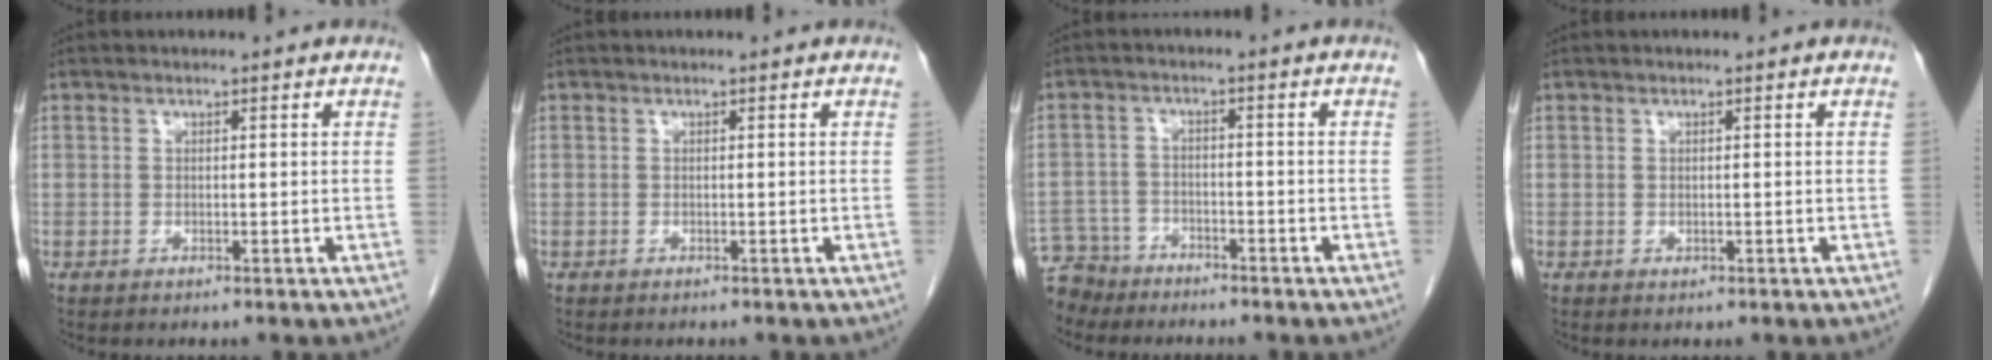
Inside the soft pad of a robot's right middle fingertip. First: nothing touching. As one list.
[{"total": 0.0}, {"total": 6.0, "force": [-5.5, 2.5, -0.5], "torque": [0.008, -0.003, -0.102]}, {"total": 0.0}]